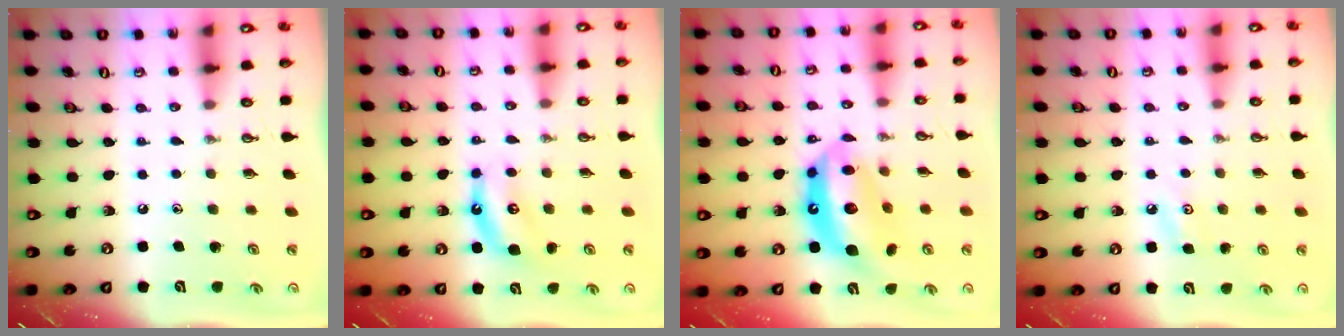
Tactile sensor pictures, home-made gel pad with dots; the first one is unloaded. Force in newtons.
{"total": 6.3, "press": 6.3, "slide": 0.6}
{"total": 15.4, "press": 15.3, "slide": 1.5}
{"total": 4.1, "press": 4.0, "slide": 0.7}